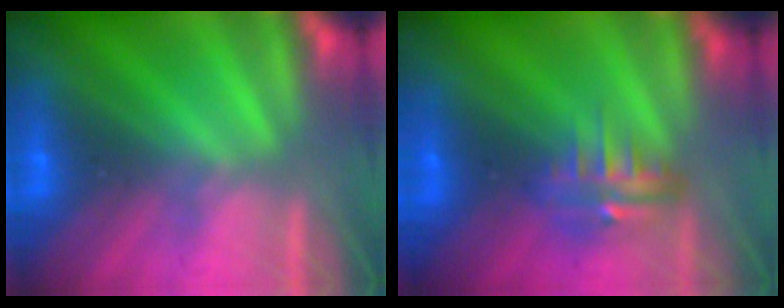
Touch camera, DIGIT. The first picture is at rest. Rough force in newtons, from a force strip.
{"total": 3.8}